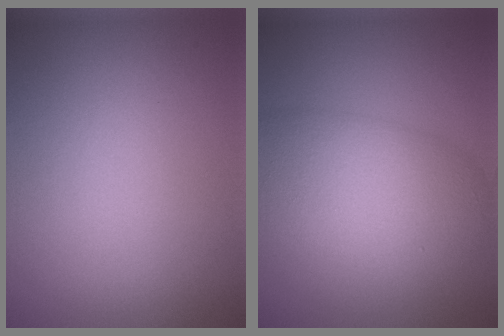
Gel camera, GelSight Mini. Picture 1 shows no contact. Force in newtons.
{"total": 7.3, "press": 7.3, "slide": 0.3}